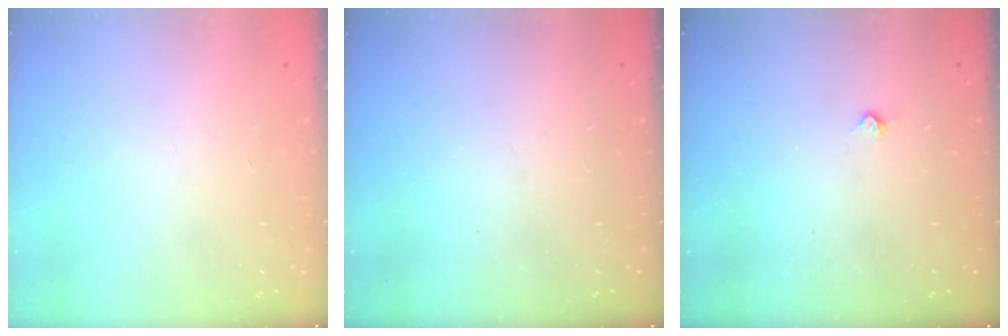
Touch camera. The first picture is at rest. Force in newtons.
{"total": 0.0}
{"total": 2.7, "press": 2.7, "slide": 0.5}